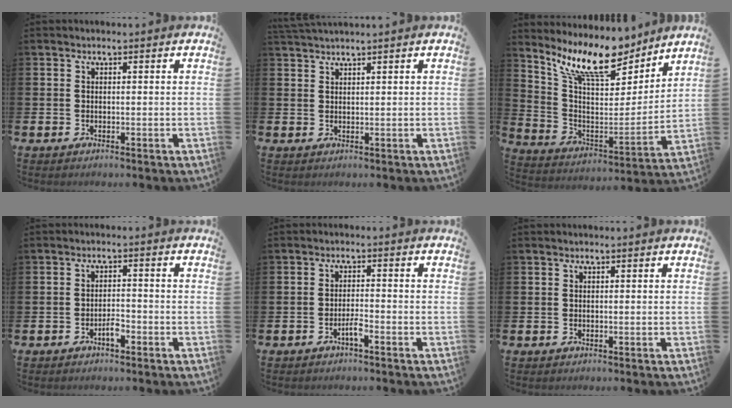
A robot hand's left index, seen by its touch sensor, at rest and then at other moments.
{"total": 1.7, "force": [1.6, -0.3, 0.1], "torque": [-0.006, -0.003, 0.032]}
{"total": 13.2, "force": [11.1, 3.7, 6.1], "torque": [-0.137, -0.072, 0.195]}
{"total": 2.0, "force": [-1.1, 0.7, 1.4], "torque": [-0.020, 0.000, -0.023]}
{"total": 1.8, "force": [-1.2, 0.1, 1.4], "torque": [-0.026, 0.000, -0.022]}
{"total": 0.0}